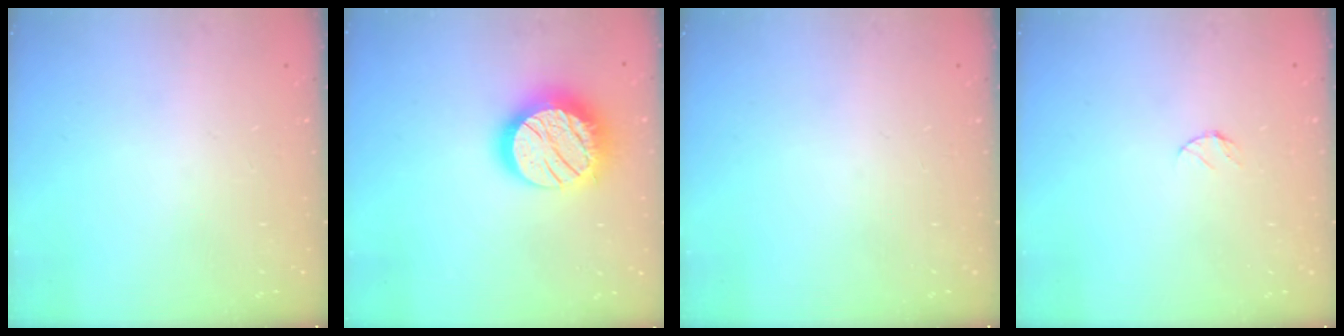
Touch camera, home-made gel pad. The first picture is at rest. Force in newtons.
{"total": 19.0, "press": 18.9, "slide": 0.9}
{"total": 0.0}
{"total": 3.6, "press": 3.6, "slide": 0.4}